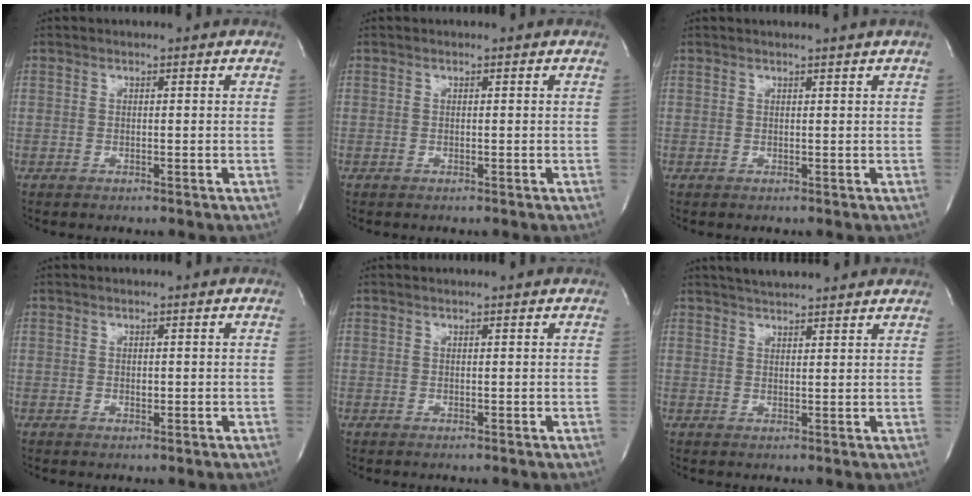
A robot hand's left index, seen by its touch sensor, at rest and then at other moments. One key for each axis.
{"total": 0.0}
{"total": 1.4, "fx": 1.2, "fy": -0.6, "fz": 0.5, "tx": -0.014, "ty": -0.007, "tz": 0.023}
{"total": 0.6, "fx": 0.0, "fy": 0.4, "fz": 0.4, "tx": -0.007, "ty": 0.000, "tz": 0.000}
{"total": 1.0, "fx": 0.9, "fy": -0.1, "fz": 0.3, "tx": -0.009, "ty": 0.003, "tz": 0.012}
{"total": 7.9, "fx": 7.2, "fy": 0.8, "fz": 3.1, "tx": -0.052, "ty": 0.024, "tz": 0.098}